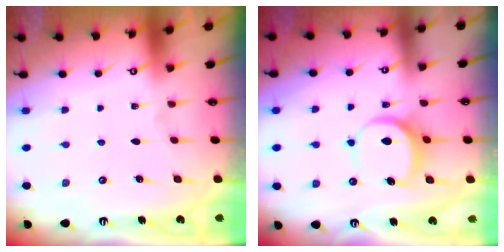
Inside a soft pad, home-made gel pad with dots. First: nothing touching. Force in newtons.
{"total": 7.0, "press": 7.0, "slide": 0.6}